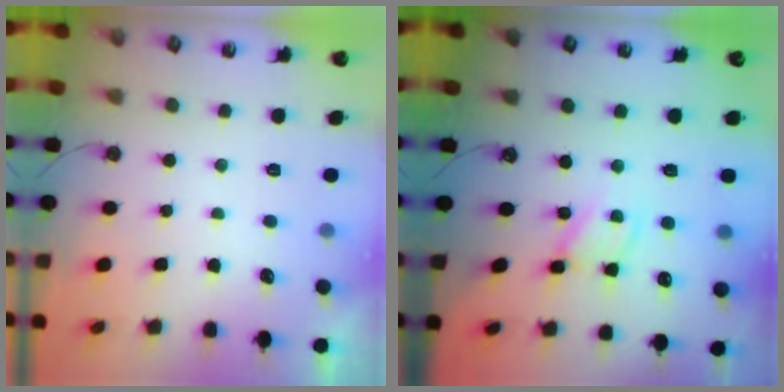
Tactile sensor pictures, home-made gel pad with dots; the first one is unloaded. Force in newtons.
{"total": 6.7, "press": 6.7, "slide": 0.5}